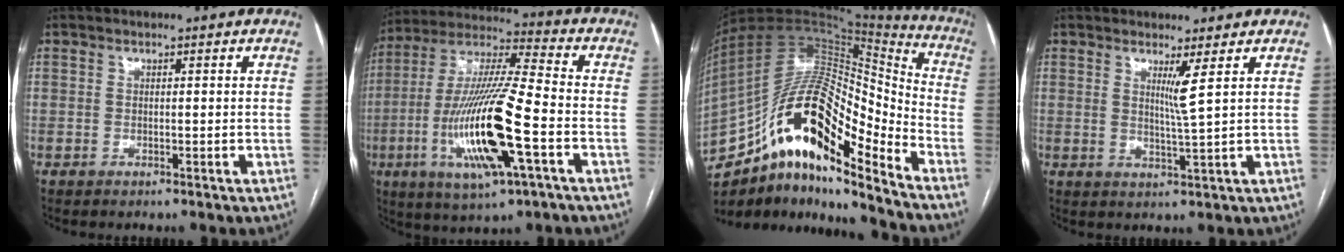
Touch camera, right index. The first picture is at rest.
{"total": 19.5, "force": [-5.8, 2.2, 18.5], "torque": [-0.383, -0.016, -0.101]}
{"total": 21.9, "force": [-12.3, 6.4, 17.0], "torque": [-0.312, 0.041, -0.208]}
{"total": 3.0, "force": [1.4, -1.1, 2.4], "torque": [-0.045, -0.017, 0.029]}